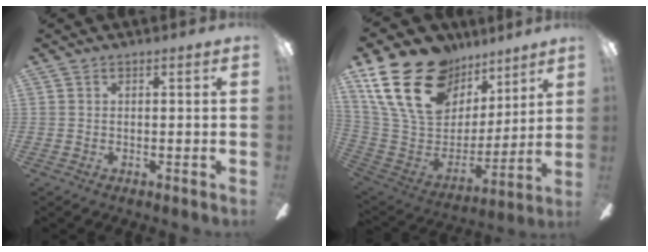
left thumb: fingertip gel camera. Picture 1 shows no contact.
{"total": 25.0, "force": [14.1, 15.6, 13.4], "torque": [-0.264, -0.069, 0.273]}